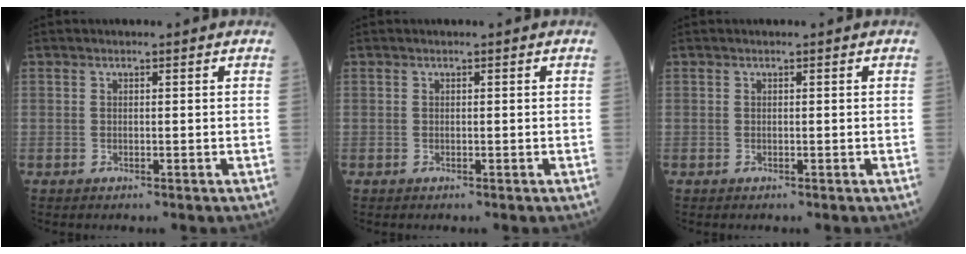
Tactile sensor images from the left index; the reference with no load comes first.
{"total": 0.0}
{"total": 0.0}